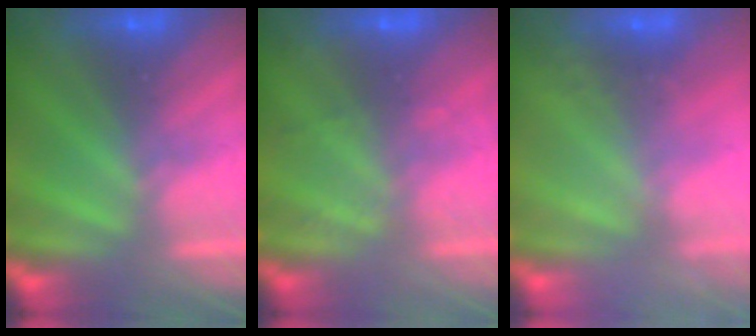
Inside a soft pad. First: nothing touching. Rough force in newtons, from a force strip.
{"total": 2.0}
{"total": 2.4}